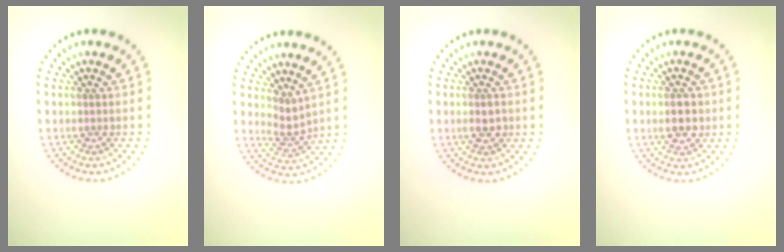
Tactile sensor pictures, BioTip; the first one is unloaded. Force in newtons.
{"total": 2.0, "press": 1.4, "slide": 1.5}
{"total": 1.4, "press": 1.4, "slide": 0.3}
{"total": 2.5, "press": 2.5, "slide": 0.2}